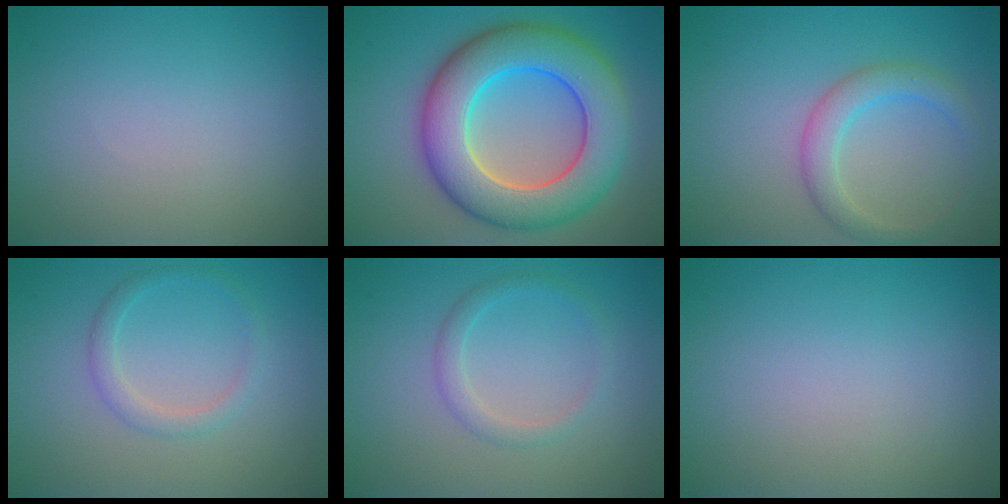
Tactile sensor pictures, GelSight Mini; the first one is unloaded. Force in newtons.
{"total": 11.0, "press": 11.0, "slide": 0.2}
{"total": 3.0, "press": 3.0, "slide": 0.1}
{"total": 1.7, "press": 1.7, "slide": 0.0}
{"total": 1.7, "press": 1.7, "slide": 0.1}
{"total": 0.0}